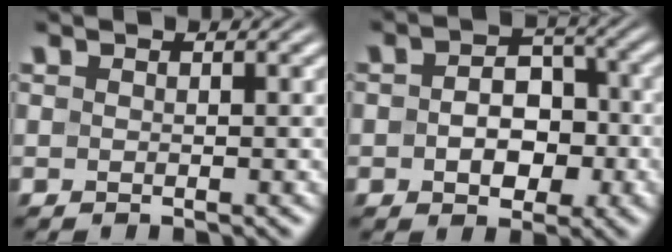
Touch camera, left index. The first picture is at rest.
{"total": 4.9, "force": [-0.7, 3.4, 3.4], "torque": [-0.046, -0.001, -0.012]}